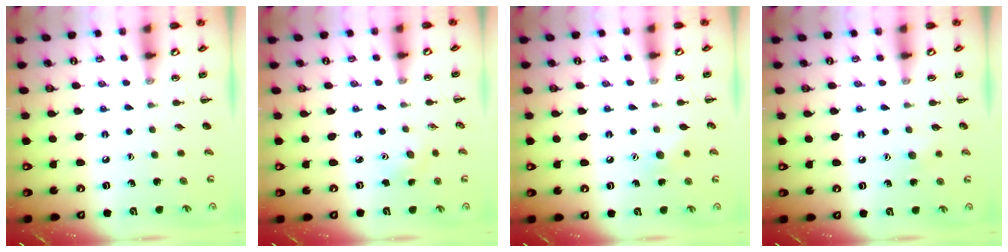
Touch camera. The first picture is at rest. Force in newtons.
{"total": 3.9, "press": 3.7, "slide": 1.1}
{"total": 6.5, "press": 6.3, "slide": 1.6}
{"total": 5.5, "press": 5.4, "slide": 1.0}